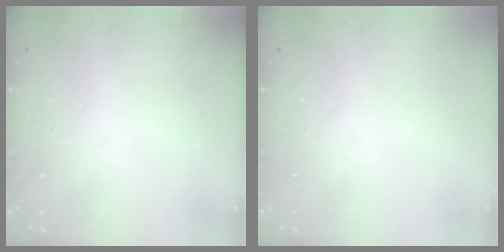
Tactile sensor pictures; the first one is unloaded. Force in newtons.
{"total": 0.0}